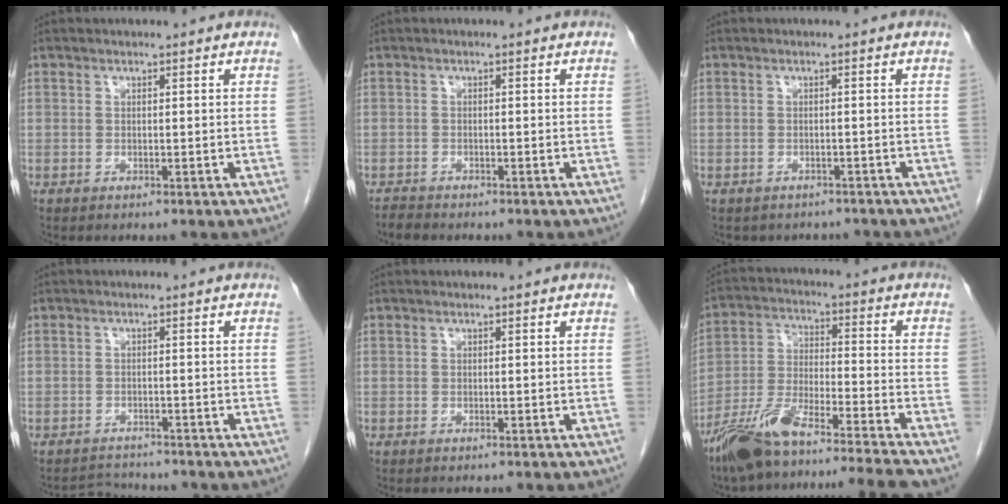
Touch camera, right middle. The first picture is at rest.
{"total": 1.3, "force": [-1.3, 0.2, 0.1], "torque": [-0.008, -0.005, -0.022]}
{"total": 4.5, "force": [-4.0, 2.1, 0.4], "torque": [-0.008, 0.006, -0.043]}
{"total": 3.3, "force": [-3.2, 0.3, -0.9], "torque": [0.009, -0.010, -0.050]}
{"total": 0.0}
{"total": 15.9, "force": [-13.4, -1.0, 8.5], "torque": [-0.176, -0.013, -0.239]}